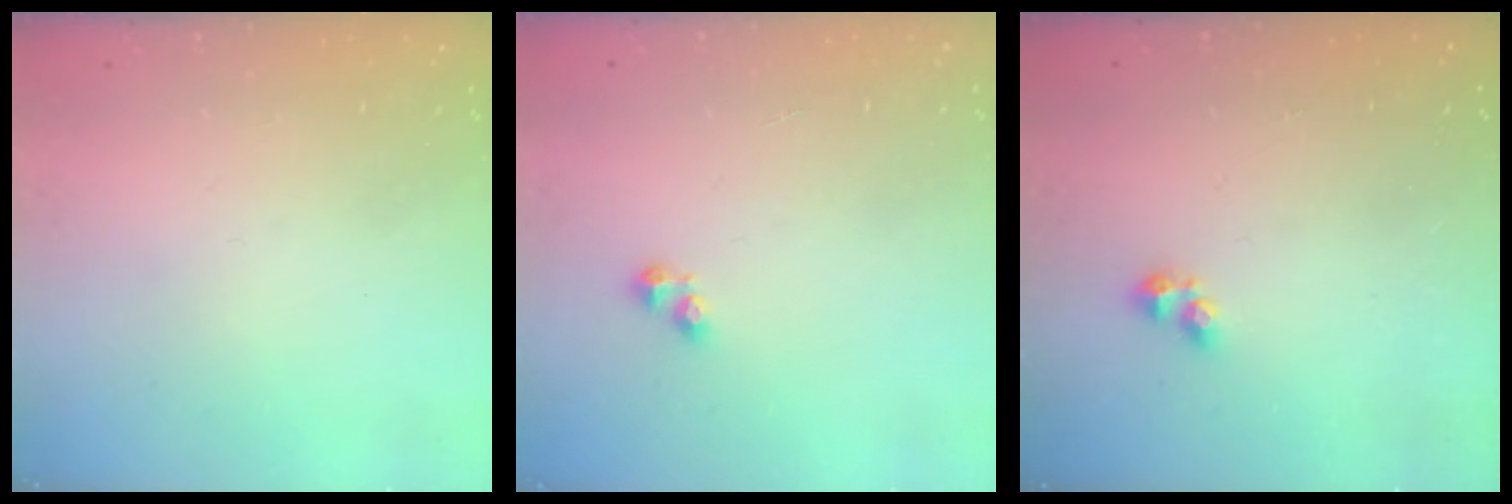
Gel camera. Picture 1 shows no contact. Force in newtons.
{"total": 2.8, "press": 2.8, "slide": 0.4}
{"total": 2.8, "press": 2.7, "slide": 0.5}